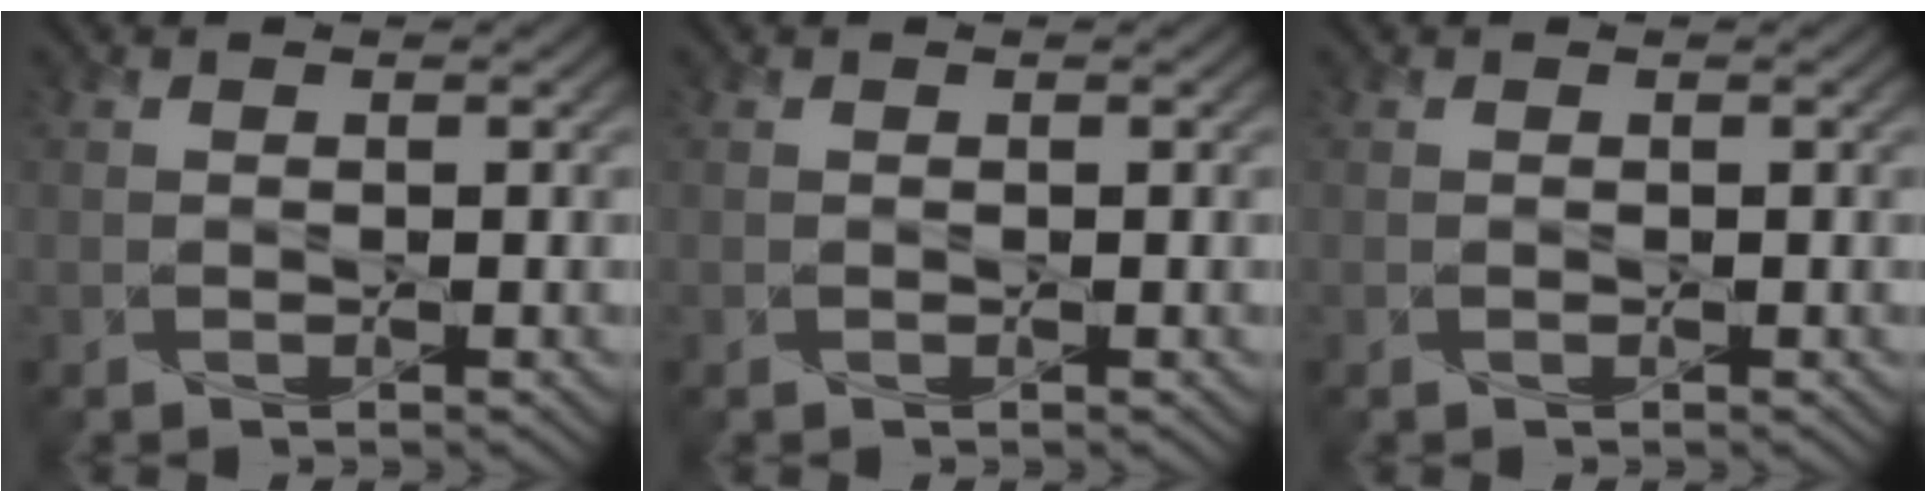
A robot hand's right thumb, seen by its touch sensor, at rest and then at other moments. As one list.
[{"total": 0.0}, {"total": 0.0}]